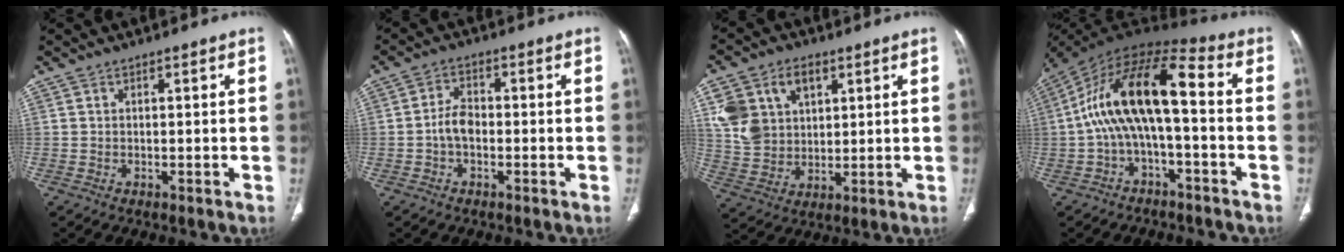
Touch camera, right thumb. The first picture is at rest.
{"total": 4.1, "force": [-1.1, 2.6, 3.1], "torque": [-0.051, 0.016, -0.025]}
{"total": 12.8, "force": [4.7, 9.5, 7.2], "torque": [-0.109, -0.007, 0.099]}
{"total": 15.2, "force": [-1.2, 5.9, 13.9], "torque": [-0.265, 0.067, -0.030]}